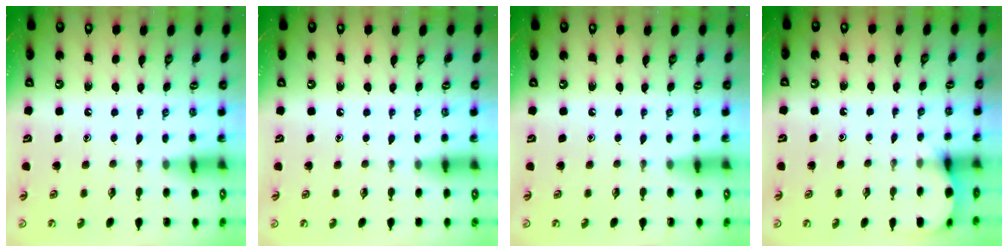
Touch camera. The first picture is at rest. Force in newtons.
{"total": 2.7, "press": 2.7, "slide": 0.5}
{"total": 0.0}
{"total": 5.0, "press": 5.0, "slide": 0.4}